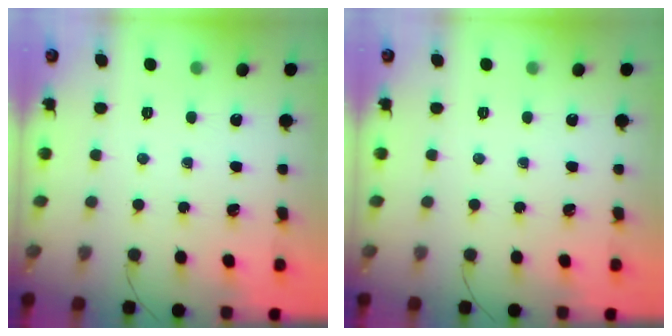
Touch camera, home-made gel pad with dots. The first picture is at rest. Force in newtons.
{"total": 0.0}